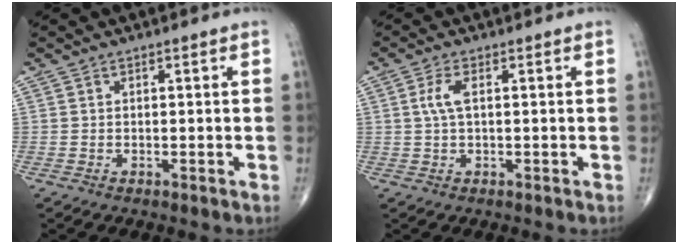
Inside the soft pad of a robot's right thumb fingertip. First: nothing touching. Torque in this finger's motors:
{"motor_torque": [0.10, 0.36, 0.68, 0.23, 0.00]}